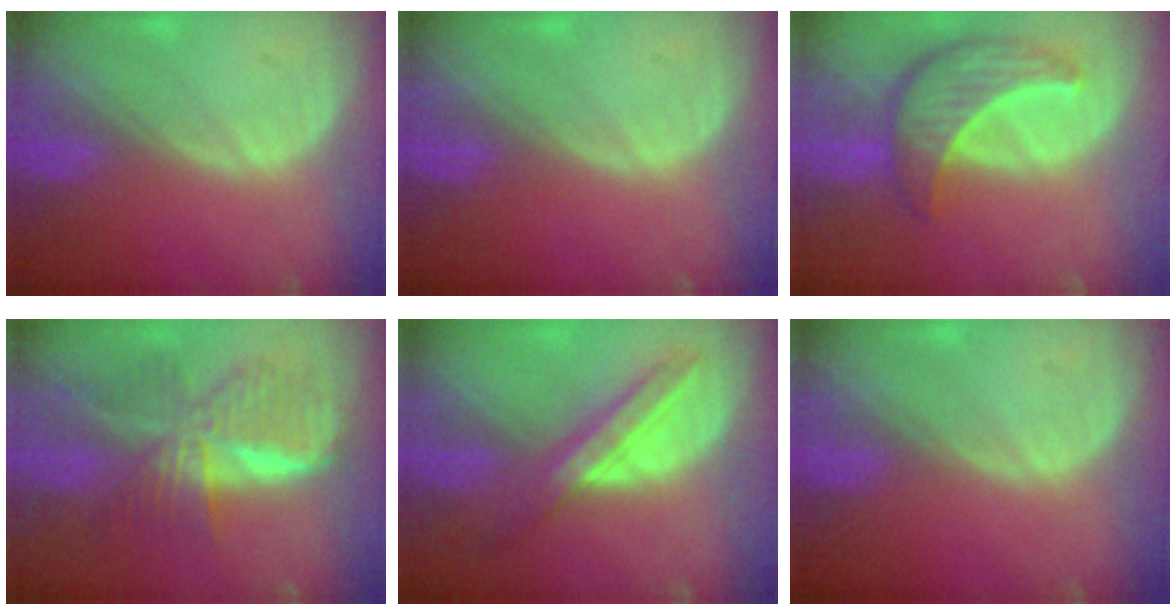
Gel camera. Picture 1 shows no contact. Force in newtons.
{"total": 0.0}
{"total": 8.7, "press": 7.9, "slide": 3.7}
{"total": 9.4, "press": 9.4, "slide": 0.5}
{"total": 6.2, "press": 6.1, "slide": 0.5}
{"total": 0.0}